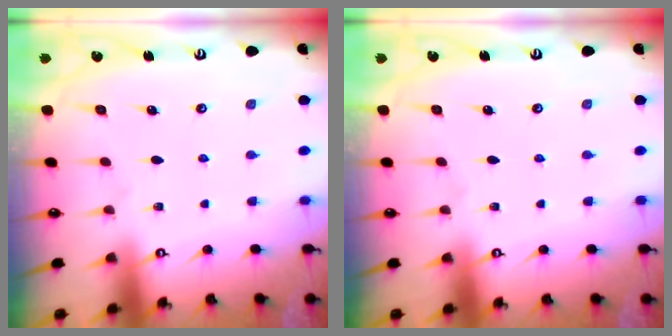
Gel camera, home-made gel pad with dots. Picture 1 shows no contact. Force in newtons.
{"total": 0.0}